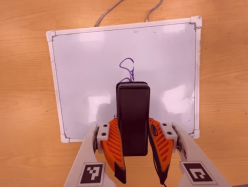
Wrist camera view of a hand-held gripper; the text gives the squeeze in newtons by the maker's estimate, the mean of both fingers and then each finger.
{"total": 8.3, "left": 6.6, "right": 10.1}